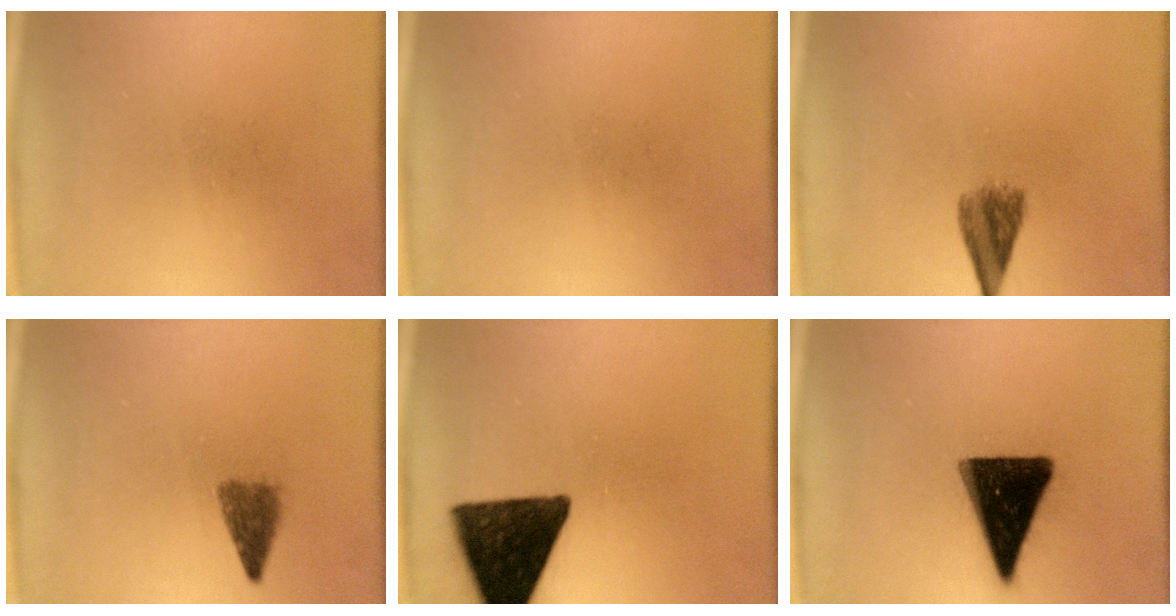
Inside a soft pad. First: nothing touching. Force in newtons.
{"total": 0.0}
{"total": 4.3}
{"total": 2.8}
{"total": 14.9}
{"total": 16.1}